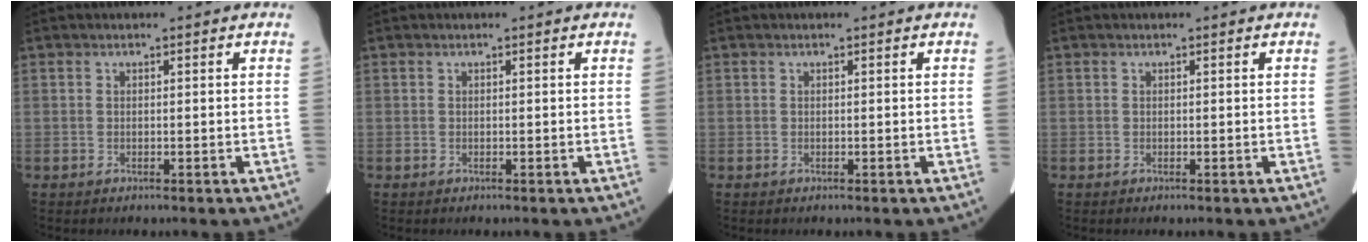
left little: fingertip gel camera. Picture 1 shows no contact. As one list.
[{"total": 0.0}, {"total": 0.0}, {"total": 0.0}]